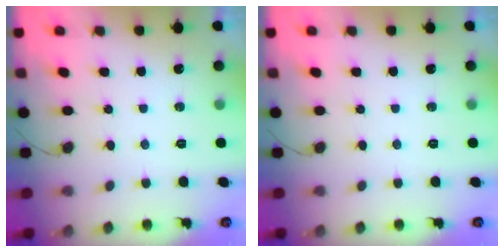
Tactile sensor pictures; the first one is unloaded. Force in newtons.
{"total": 0.0}